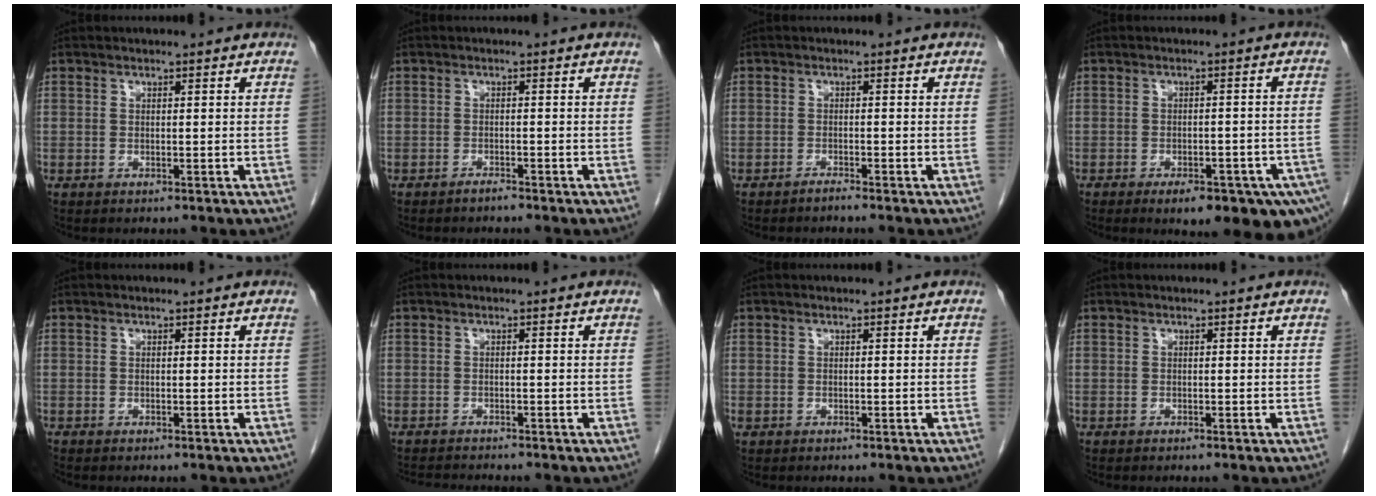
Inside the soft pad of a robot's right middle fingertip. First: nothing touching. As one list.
[{"total": 0.9, "force": [-0.9, 0.0, 0.2], "torque": [-0.005, 0.000, -0.014]}, {"total": 0.9, "force": [-0.9, -0.2, 0.2], "torque": [-0.004, 0.000, -0.016]}, {"total": 14.2, "force": [-9.1, 4.6, 9.8], "torque": [-0.082, 0.002, -0.110]}, {"total": 0.0}, {"total": 3.6, "force": [-3.5, -0.1, 0.9], "torque": [-0.012, -0.013, -0.056]}, {"total": 0.5, "force": [-0.2, 0.4, 0.1], "torque": [-0.008, 0.003, -0.001]}, {"total": 0.0}]